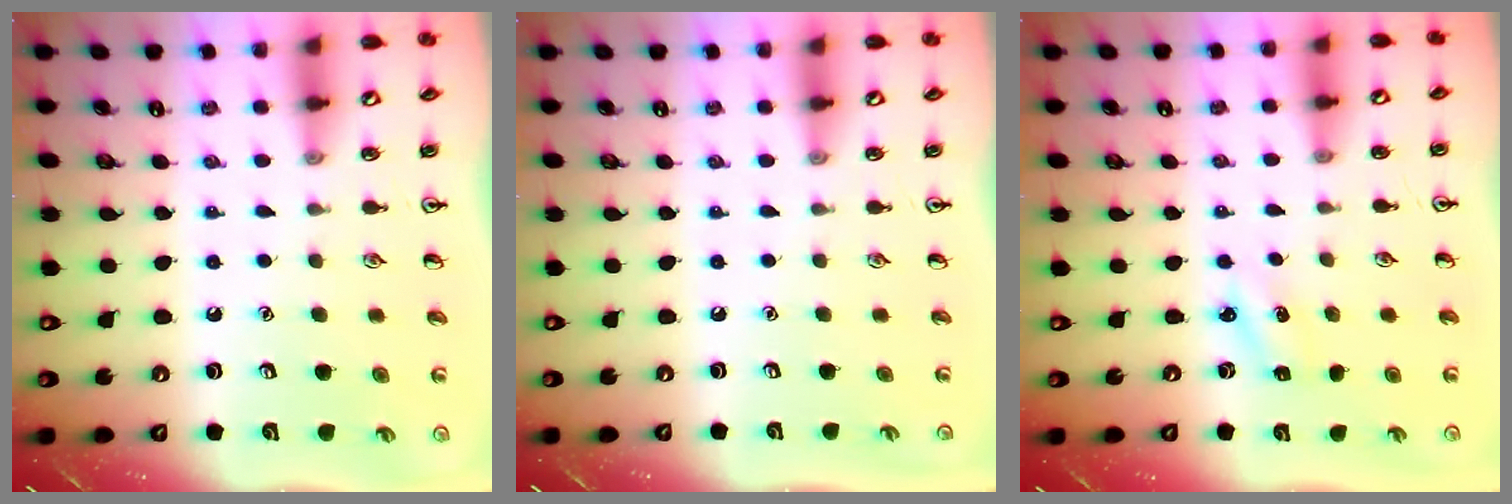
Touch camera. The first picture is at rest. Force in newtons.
{"total": 0.0}
{"total": 2.2, "press": 2.1, "slide": 0.8}